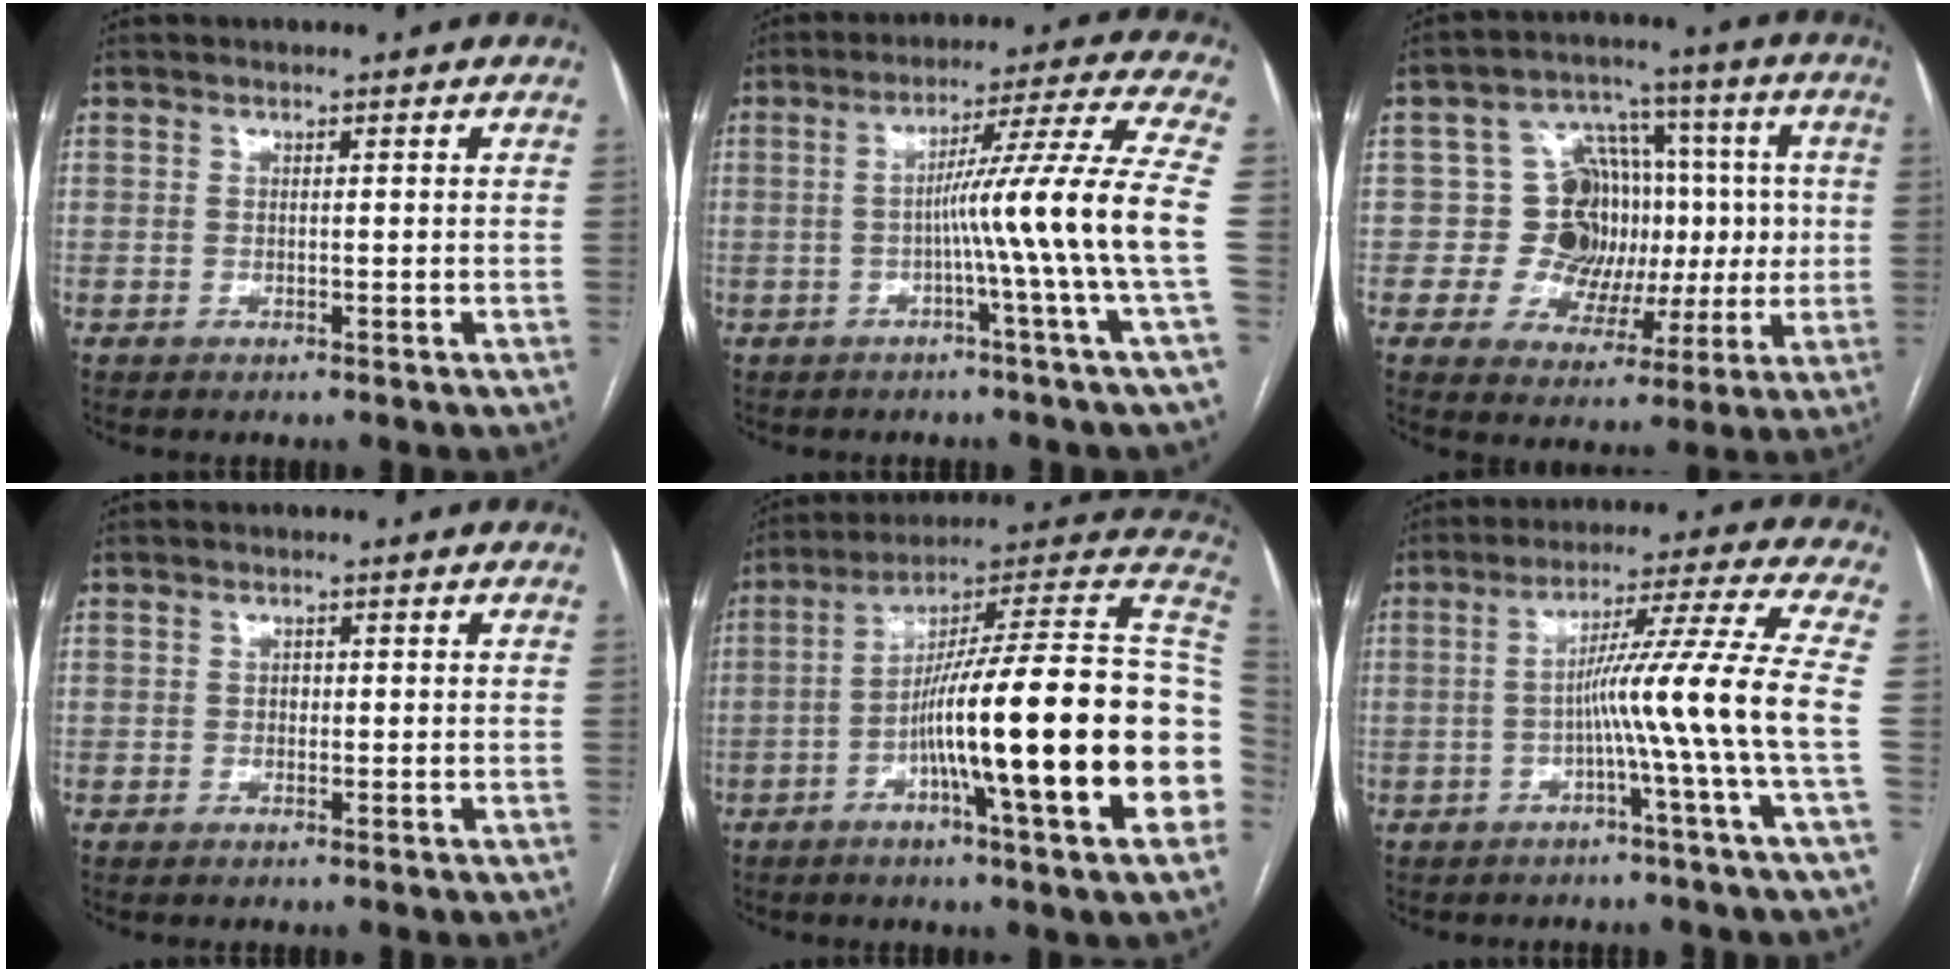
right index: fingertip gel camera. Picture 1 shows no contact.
{"total": 12.7, "force": [-2.3, -3.2, 12.1], "torque": [-0.176, 0.005, -0.039]}
{"total": 12.8, "force": [0.5, 10.6, 7.2], "torque": [-0.081, 0.051, 0.024]}
{"total": 0.8, "force": [0.0, 0.6, 0.4], "torque": [-0.004, 0.003, -0.002]}
{"total": 27.2, "force": [-5.1, 1.0, 26.7], "torque": [-0.305, 0.011, -0.095]}
{"total": 11.1, "force": [-2.5, -3.0, 10.4], "torque": [-0.165, 0.012, -0.043]}